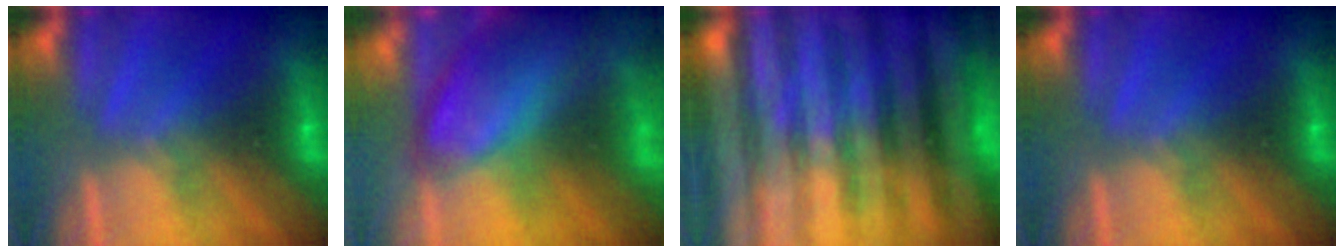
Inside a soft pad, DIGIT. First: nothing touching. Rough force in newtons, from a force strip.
{"total": 8.9}
{"total": 8.7}
{"total": 0.0}